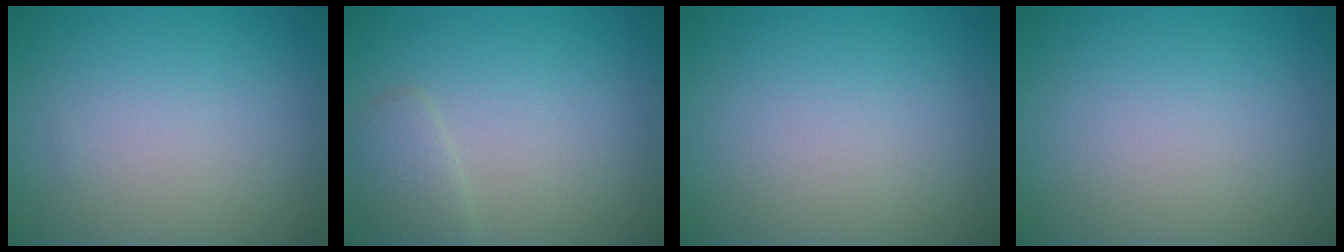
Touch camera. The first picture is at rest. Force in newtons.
{"total": 1.7, "press": 1.7, "slide": 0.0}
{"total": 0.0}
{"total": 0.0}